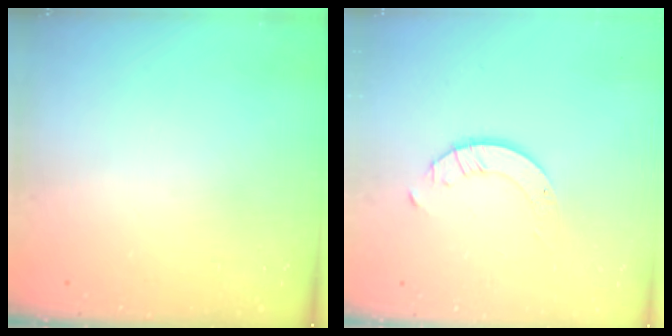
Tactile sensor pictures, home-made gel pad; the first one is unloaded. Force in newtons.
{"total": 2.1, "press": 2.1, "slide": 0.2}